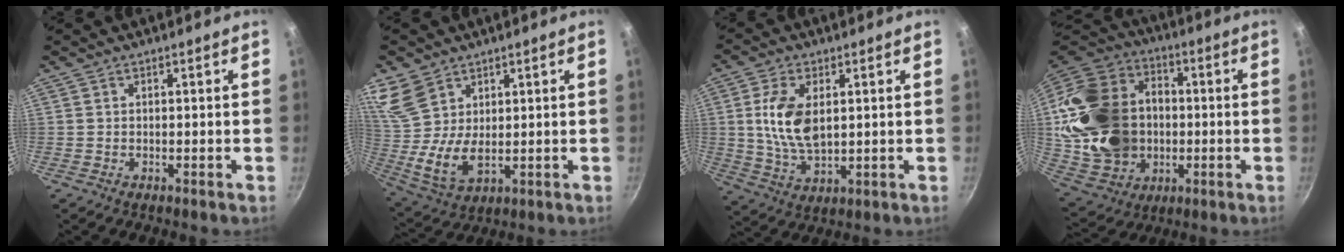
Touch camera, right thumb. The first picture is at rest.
{"total": 12.2, "force": [6.1, 7.9, 6.9], "torque": [-0.126, -0.030, 0.132]}
{"total": 11.1, "force": [1.9, 6.3, 9.0], "torque": [-0.167, -0.010, 0.040]}
{"total": 27.3, "force": [-0.3, 21.3, 17.0], "torque": [-0.310, 0.039, 0.014]}